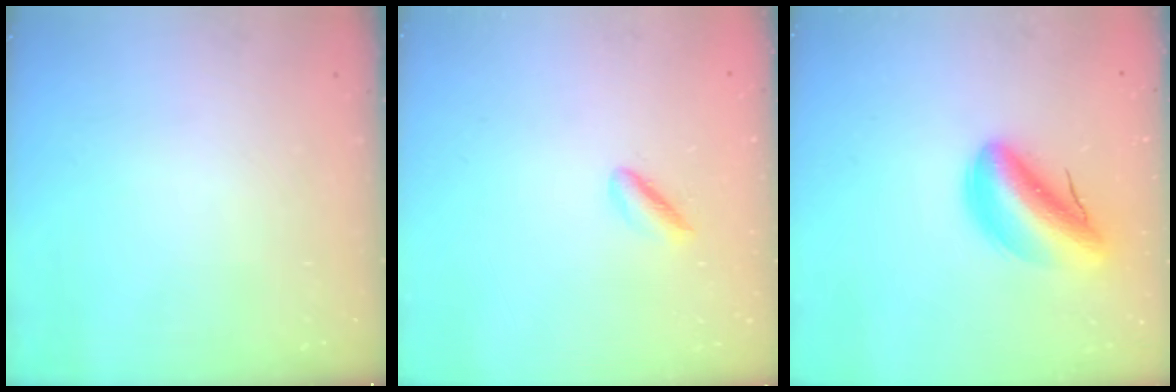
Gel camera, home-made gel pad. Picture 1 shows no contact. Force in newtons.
{"total": 2.3, "press": 2.1, "slide": 1.0}
{"total": 11.9, "press": 11.3, "slide": 3.8}